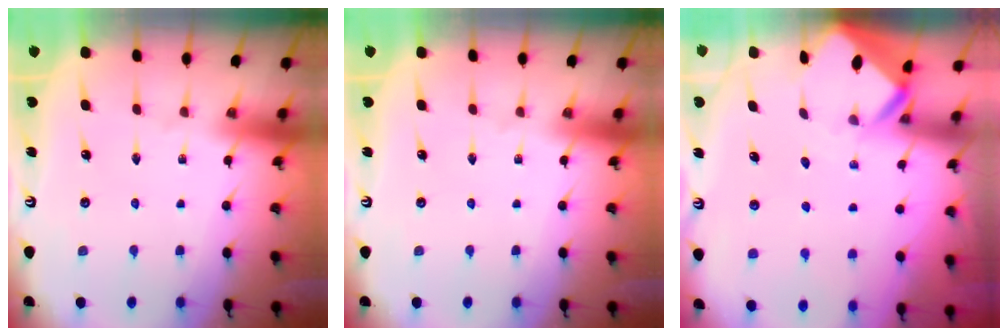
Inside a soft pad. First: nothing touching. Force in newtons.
{"total": 0.0}
{"total": 2.4, "press": 2.4, "slide": 0.1}